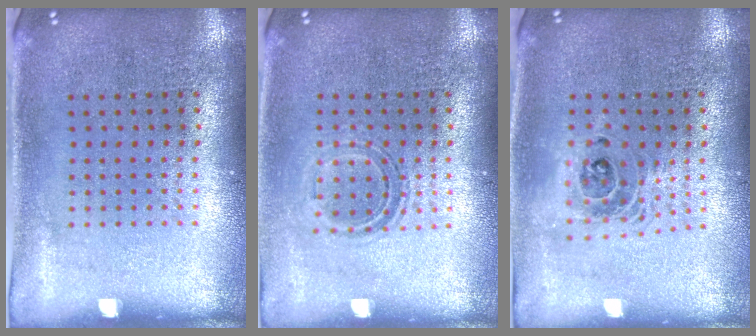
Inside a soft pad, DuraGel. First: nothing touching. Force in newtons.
{"total": 1.2, "press": 0.9, "slide": 0.7}
{"total": 1.5, "press": 1.2, "slide": 0.9}